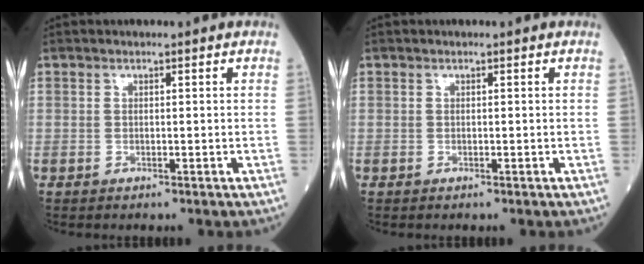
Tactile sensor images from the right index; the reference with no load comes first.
{"total": 0.0}